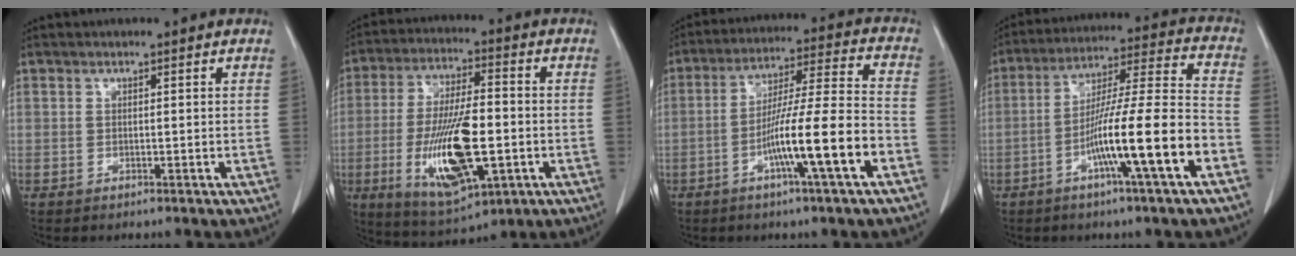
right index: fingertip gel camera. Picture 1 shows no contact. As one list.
[{"total": 16.3, "force": [-3.9, 4.8, 15.1], "torque": [-0.292, -0.011, -0.058]}, {"total": 13.8, "force": [-5.6, -0.6, 12.6], "torque": [-0.217, 0.004, -0.098]}, {"total": 15.7, "force": [-6.4, -0.5, 14.3], "torque": [-0.244, 0.004, -0.111]}]